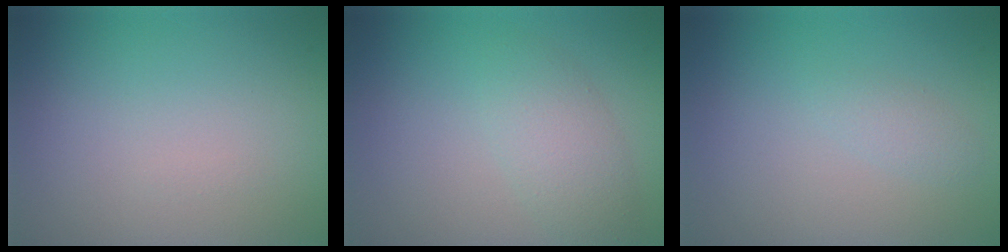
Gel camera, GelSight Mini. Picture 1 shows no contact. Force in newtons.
{"total": 2.9, "press": 2.9, "slide": 0.0}
{"total": 1.1, "press": 1.1, "slide": 0.0}